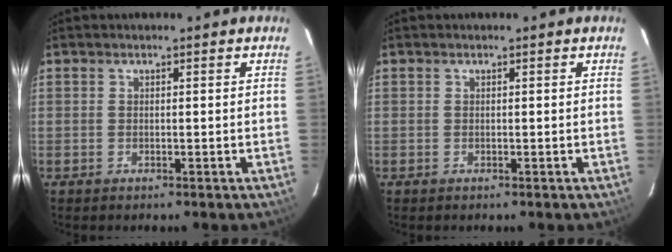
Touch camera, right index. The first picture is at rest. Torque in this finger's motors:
{"motor_torque": [0.00, 0.00, 0.00, 0.00]}